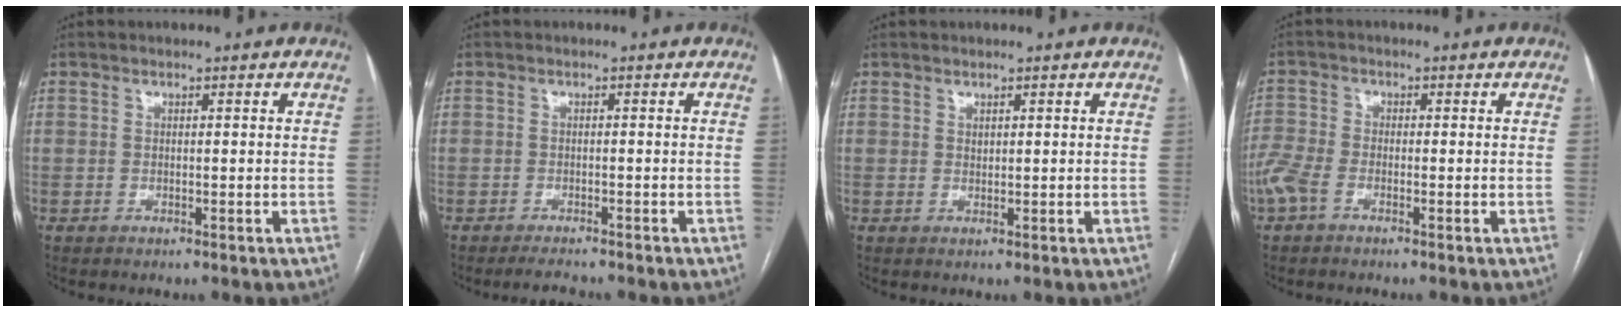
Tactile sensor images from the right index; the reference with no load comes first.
{"total": 4.3, "force": [-4.1, -0.3, 1.2], "torque": [-0.020, -0.017, -0.069]}
{"total": 0.6, "force": [0.4, 0.3, 0.3], "torque": [-0.003, -0.002, 0.007]}
{"total": 3.9, "force": [-2.2, 1.7, 2.7], "torque": [-0.080, 0.003, -0.051]}